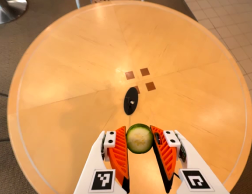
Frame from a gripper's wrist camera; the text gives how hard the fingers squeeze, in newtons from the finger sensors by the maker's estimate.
{"total": 6.5, "left": 6.5, "right": 6.5}